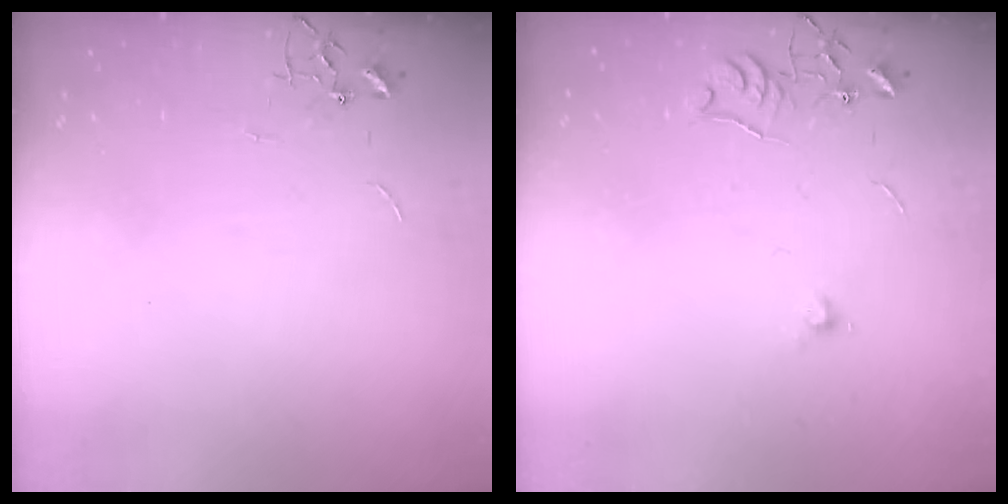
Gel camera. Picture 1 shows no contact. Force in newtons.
{"total": 7.7, "press": 7.7, "slide": 0.8}